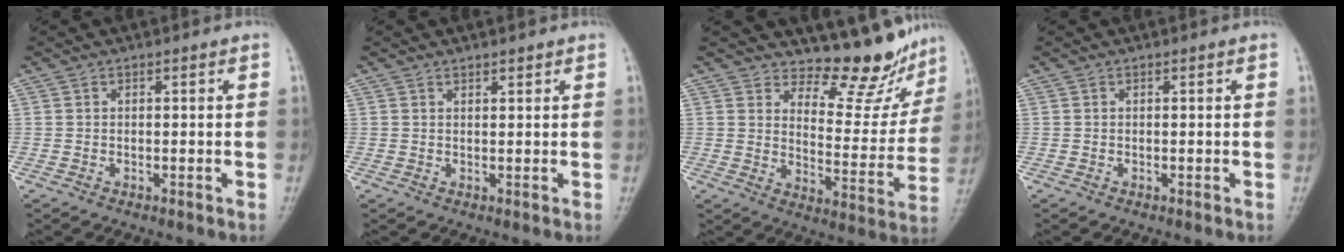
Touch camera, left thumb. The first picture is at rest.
{"total": 1.2, "force": [1.0, 0.4, 0.5], "torque": [-0.004, -0.005, 0.014]}
{"total": 11.7, "force": [11.0, 3.2, 2.4], "torque": [0.002, -0.103, 0.148]}
{"total": 0.0}